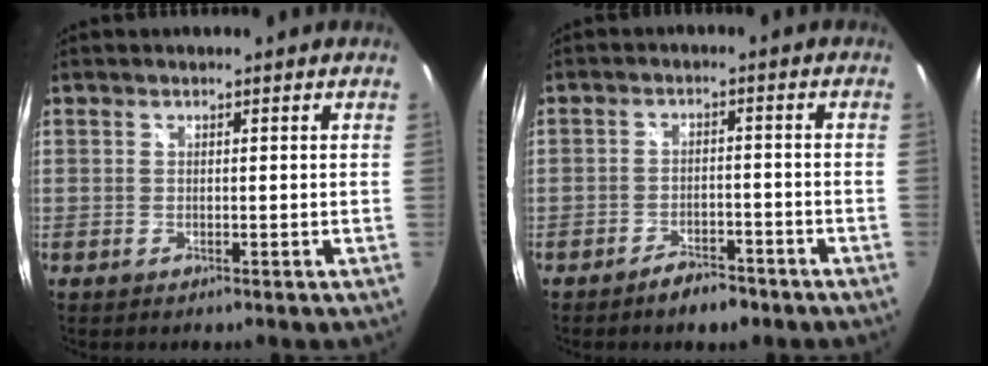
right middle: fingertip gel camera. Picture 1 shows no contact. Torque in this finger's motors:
{"motor_torque": [0.52, -0.72, -0.01, 0.01]}